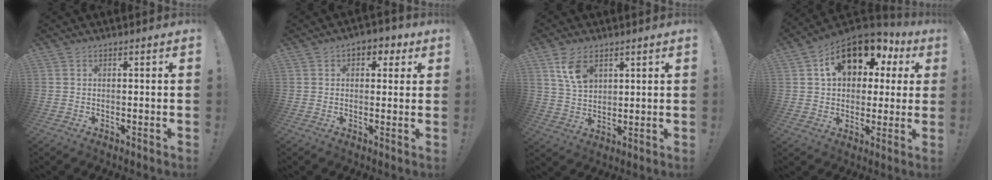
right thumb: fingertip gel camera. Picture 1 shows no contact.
{"total": 5.0, "force": [1.9, 3.5, 3.0], "torque": [-0.030, -0.002, 0.028]}
{"total": 8.6, "force": [4.5, 5.3, 5.1], "torque": [-0.083, -0.013, 0.087]}
{"total": 16.0, "force": [7.4, 10.2, 9.8], "torque": [-0.154, -0.025, 0.134]}